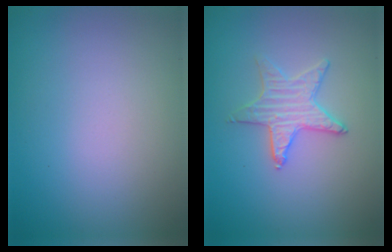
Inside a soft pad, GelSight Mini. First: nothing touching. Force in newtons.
{"total": 1.9, "press": 1.9, "slide": 0.2}